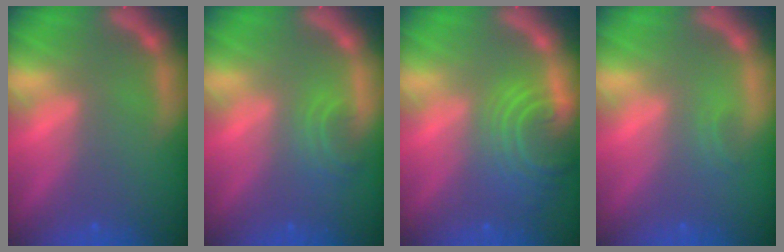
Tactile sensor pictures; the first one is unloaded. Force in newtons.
{"total": 2.4}
{"total": 7.0}
{"total": 0.9}